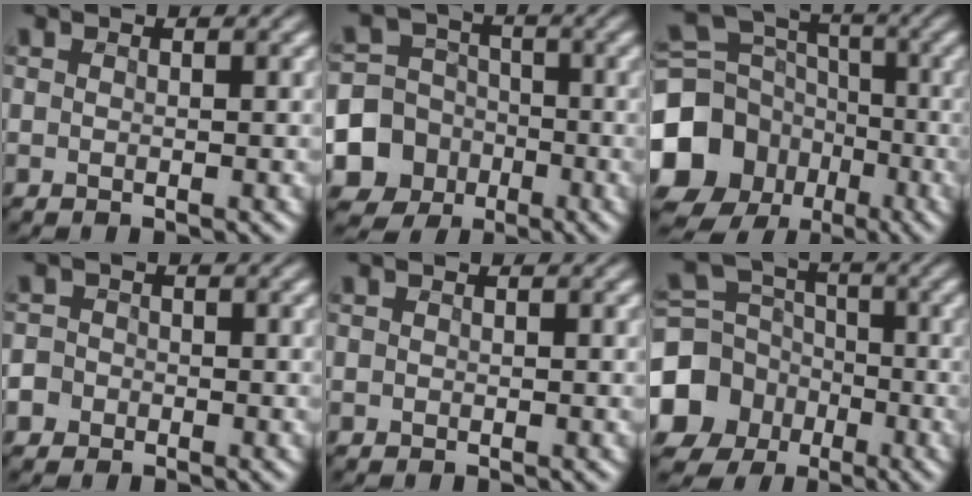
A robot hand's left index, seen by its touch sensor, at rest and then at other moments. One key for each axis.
{"total": 10.0, "fx": -3.8, "fy": 9.1, "fz": 1.8, "tx": -0.039, "ty": -0.021, "tz": -0.092}
{"total": 13.7, "fx": -5.2, "fy": 11.7, "fz": 4.7, "tx": -0.130, "ty": -0.029, "tz": -0.117}
{"total": 2.6, "fx": -1.3, "fy": 2.2, "fz": 0.4, "tx": 0.005, "ty": 0.003, "tz": -0.031}
{"total": 0.0}
{"total": 9.9, "fx": -4.2, "fy": 8.6, "fz": 2.6, "tx": -0.075, "ty": -0.020, "tz": -0.102}